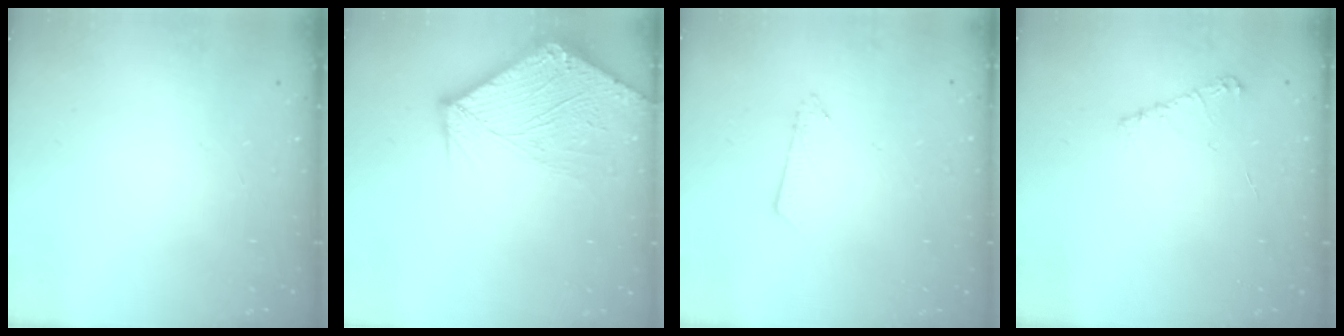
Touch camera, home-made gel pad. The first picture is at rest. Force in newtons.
{"total": 9.6, "press": 9.5, "slide": 1.2}
{"total": 4.2, "press": 4.2, "slide": 0.2}
{"total": 5.9, "press": 5.9, "slide": 0.7}